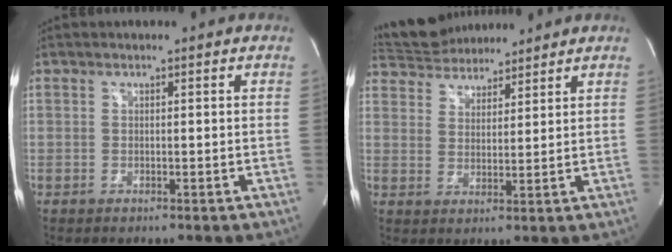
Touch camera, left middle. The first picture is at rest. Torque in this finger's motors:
{"motor_torque": [0.41, -0.54, -0.10, -0.02]}